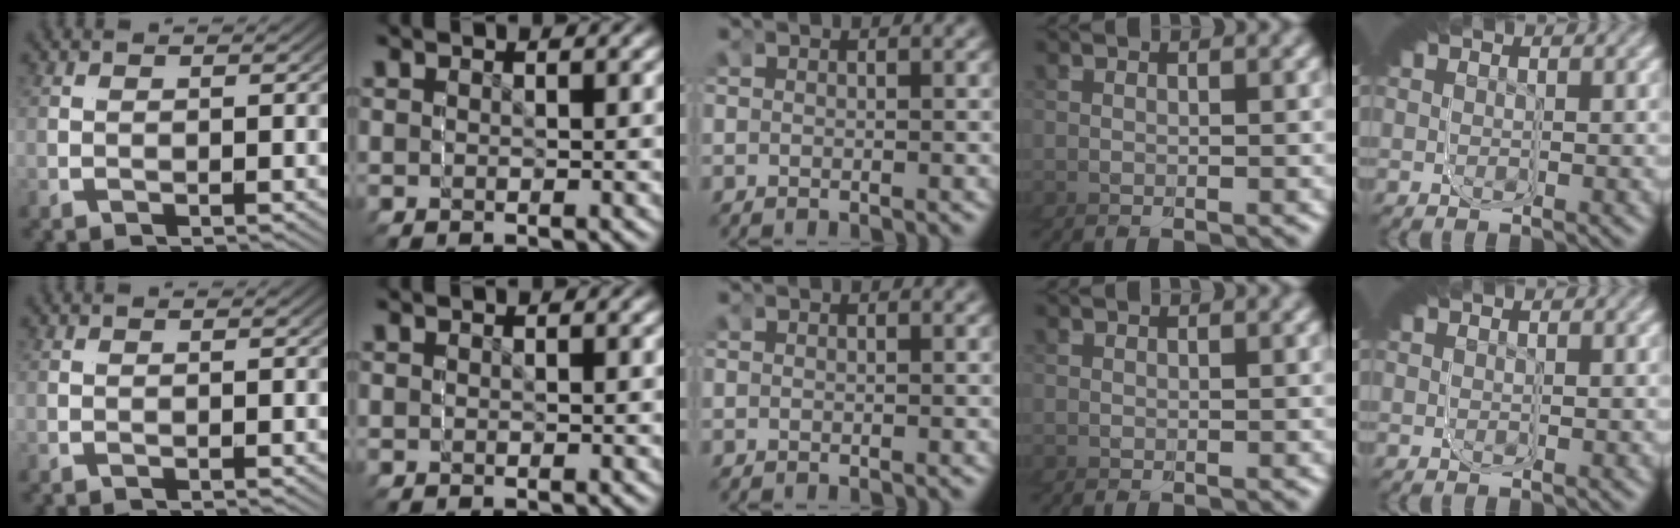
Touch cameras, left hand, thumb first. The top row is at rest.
{"ring": {"total": 0.5, "force": [0.2, 0.5, 0.2], "torque": [-0.002, 0.001, 0.002]}}